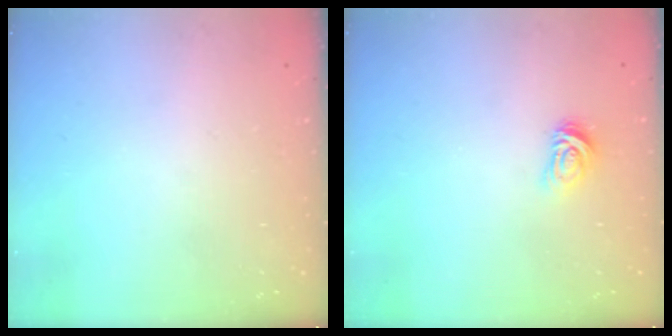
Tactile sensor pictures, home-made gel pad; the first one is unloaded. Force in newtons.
{"total": 4.1, "press": 4.1, "slide": 0.6}